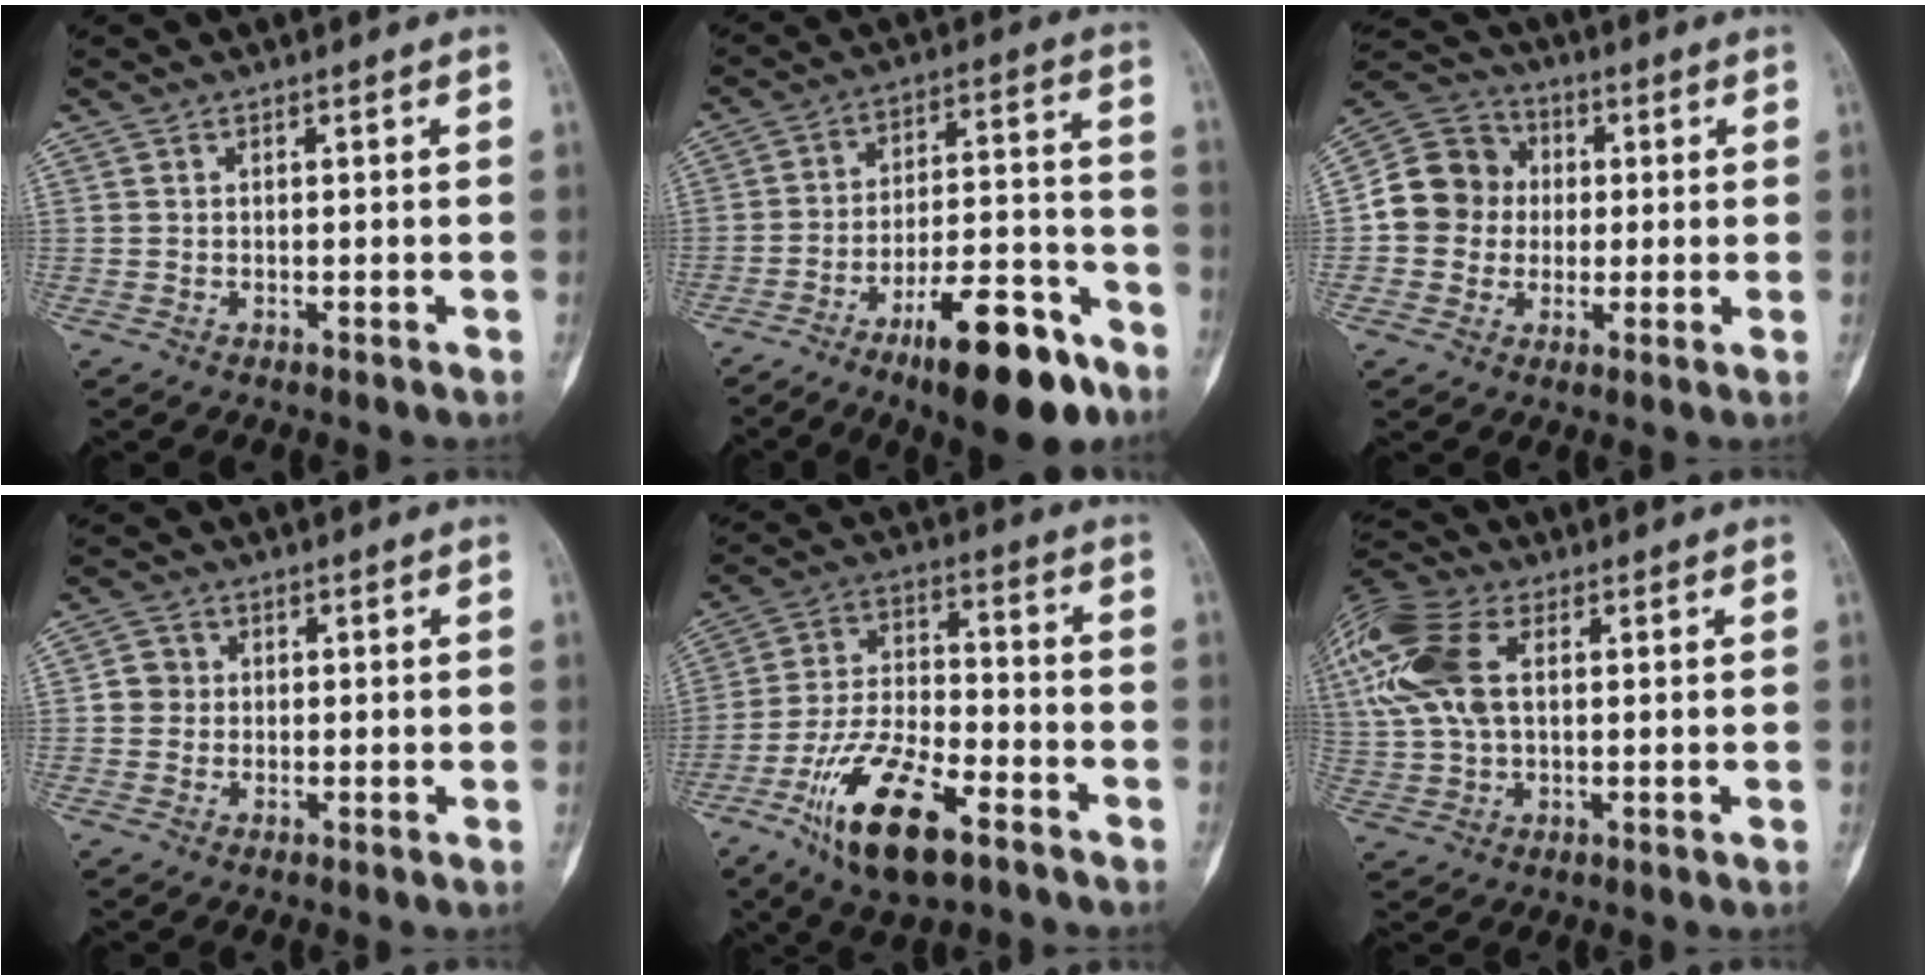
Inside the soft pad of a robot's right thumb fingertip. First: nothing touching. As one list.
[{"total": 18.2, "force": [-11.3, 6.1, 12.9], "torque": [-0.185, 0.085, -0.176]}, {"total": 11.3, "force": [0.1, 10.5, 4.2], "torque": [-0.057, 0.027, -0.005]}, {"total": 2.9, "force": [0.1, 2.8, 0.7], "torque": [0.006, 0.007, -0.002]}, {"total": 16.8, "force": [-9.3, 6.7, 12.4], "torque": [-0.228, 0.047, -0.164]}, {"total": 18.6, "force": [5.1, 11.2, 14.0], "torque": [-0.346, 0.024, 0.092]}]